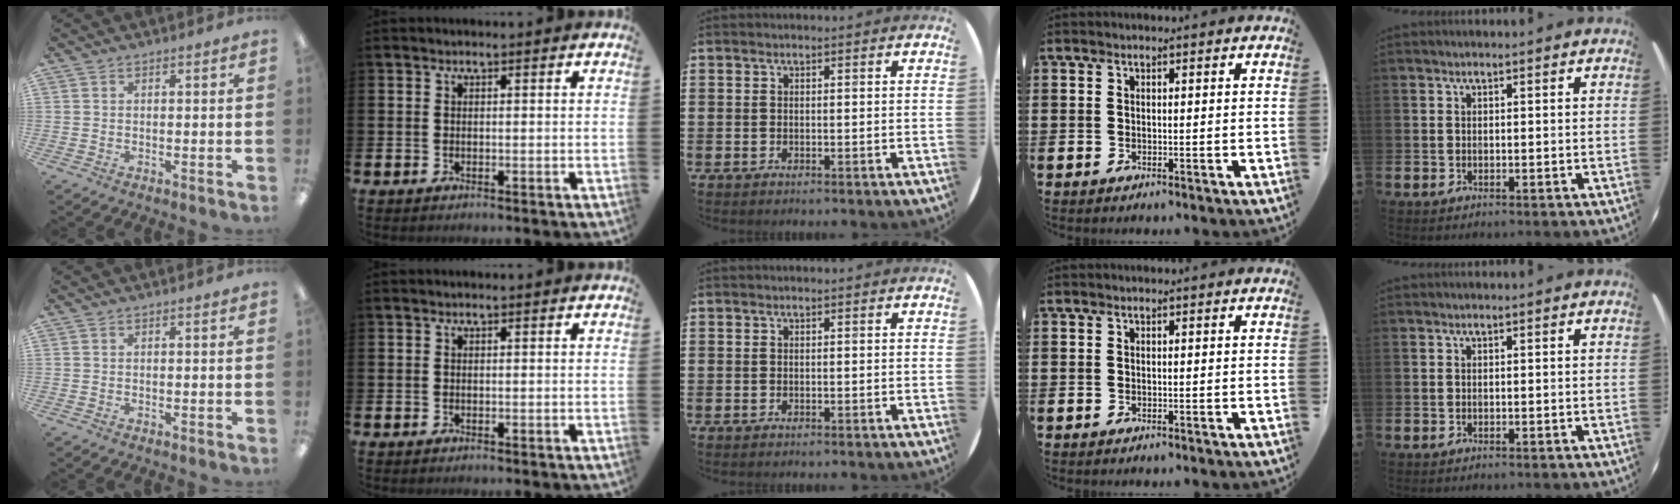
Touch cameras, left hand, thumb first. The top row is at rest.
{}